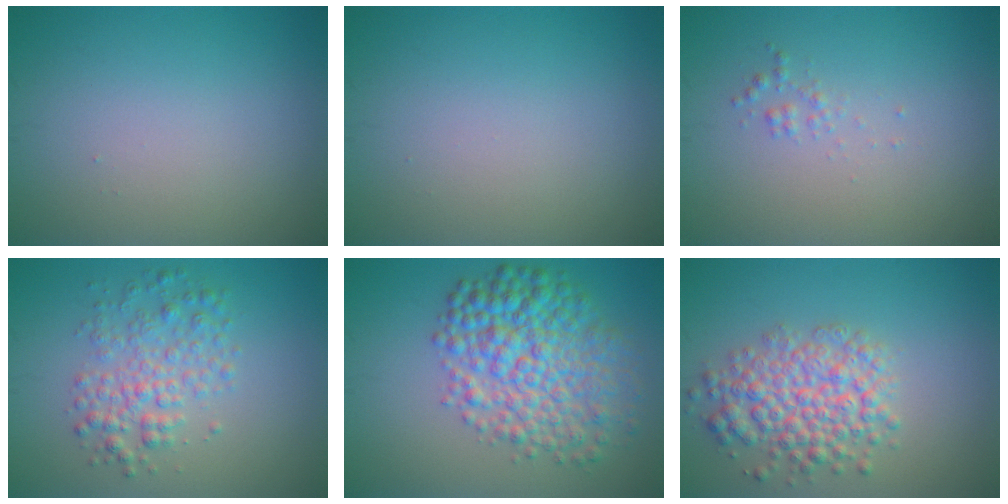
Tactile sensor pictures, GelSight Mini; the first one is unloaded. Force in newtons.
{"total": 0.0}
{"total": 0.7, "press": 0.7, "slide": 0.0}
{"total": 3.6, "press": 3.6, "slide": 0.1}
{"total": 7.5, "press": 7.5, "slide": 0.1}
{"total": 5.3, "press": 5.3, "slide": 0.2}